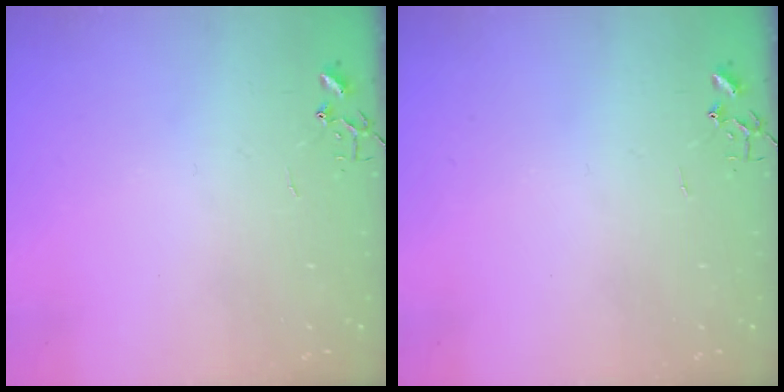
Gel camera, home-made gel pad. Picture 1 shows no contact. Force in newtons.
{"total": 0.0}